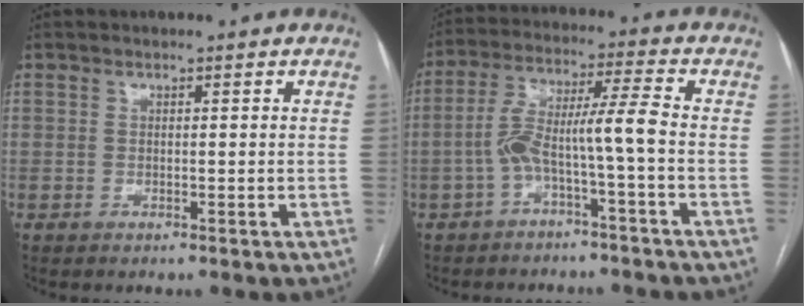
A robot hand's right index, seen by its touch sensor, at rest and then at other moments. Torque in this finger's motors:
{"motor_torque": [1.06, -0.45, 0.55, 0.15]}